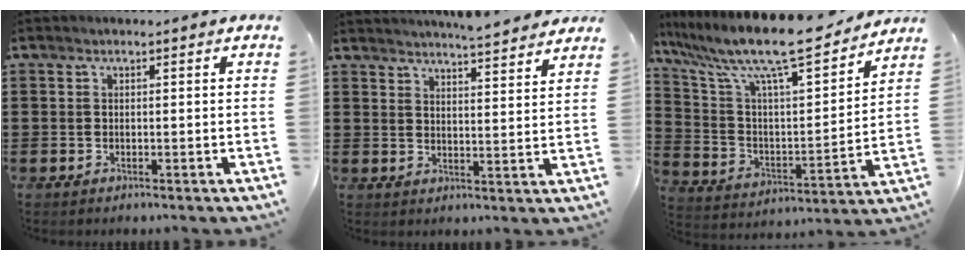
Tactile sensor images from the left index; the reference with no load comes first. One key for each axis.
{"total": 4.4, "fx": 4.3, "fy": -0.4, "fz": 0.7, "tx": -0.029, "ty": -0.022, "tz": 0.078}
{"total": 12.6, "fx": 10.5, "fy": 1.3, "fz": 6.8, "tx": -0.166, "ty": -0.072, "tz": 0.175}